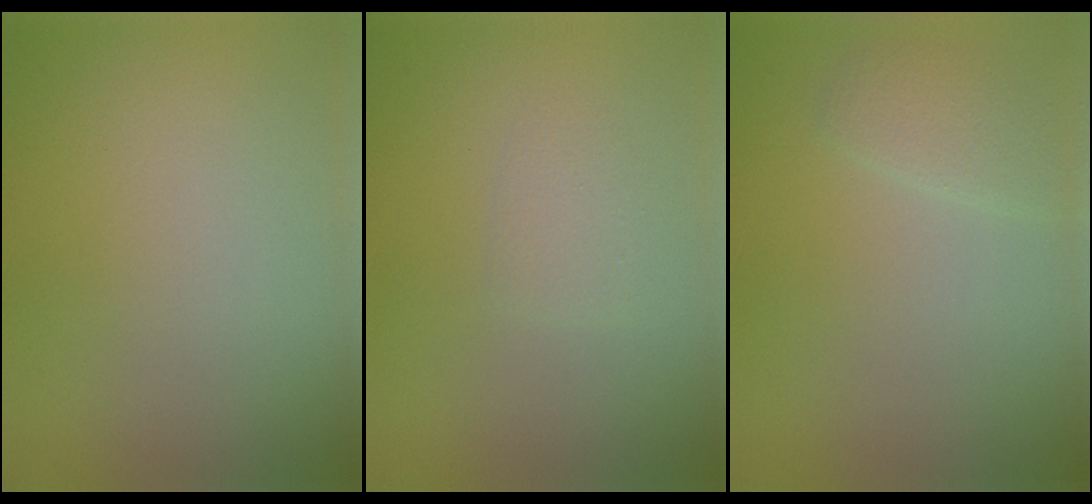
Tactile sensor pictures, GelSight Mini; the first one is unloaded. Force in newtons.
{"total": 1.1, "press": 1.1, "slide": 0.1}
{"total": 1.6, "press": 1.6, "slide": 0.1}